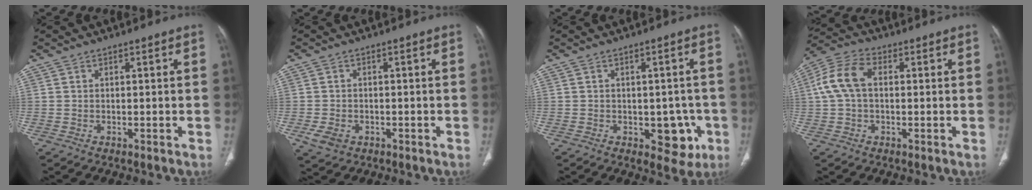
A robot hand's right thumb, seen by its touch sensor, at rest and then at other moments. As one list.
[{"total": 3.9, "force": [-1.4, 2.9, 2.1], "torque": [-0.038, 0.002, -0.017]}, {"total": 6.6, "force": [-2.1, 4.2, 4.7], "torque": [-0.020, 0.006, -0.020]}, {"total": 9.0, "force": [1.0, 5.8, 6.8], "torque": [-0.149, 0.030, 0.014]}]